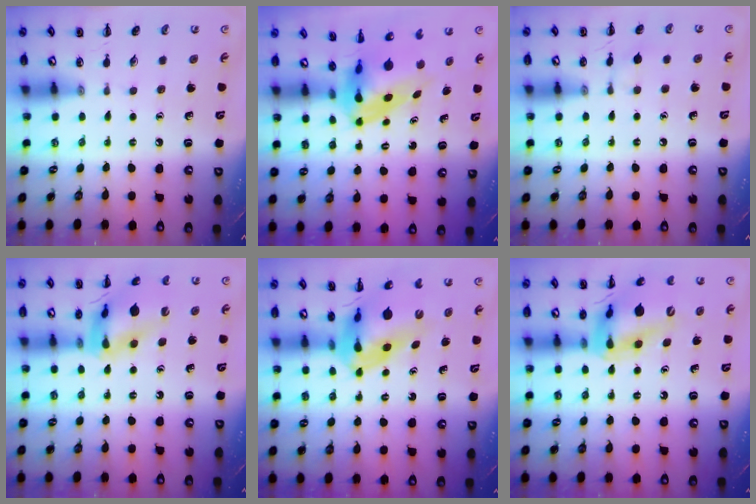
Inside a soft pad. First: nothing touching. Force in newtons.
{"total": 5.4, "press": 5.1, "slide": 1.5}
{"total": 4.5, "press": 4.4, "slide": 0.7}
{"total": 13.7, "press": 13.5, "slide": 1.9}
{"total": 9.9, "press": 9.5, "slide": 2.8}
{"total": 17.3, "press": 17.0, "slide": 3.0}